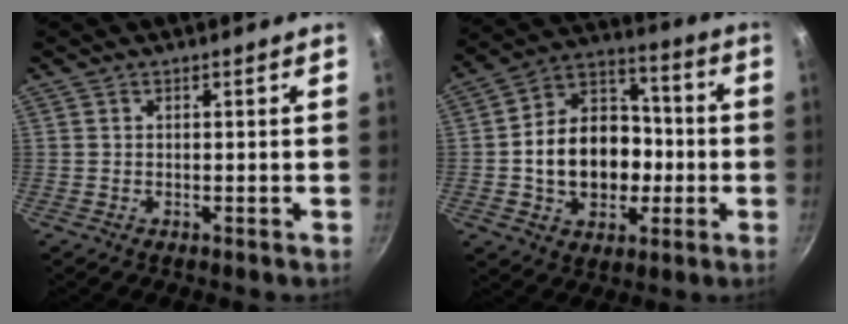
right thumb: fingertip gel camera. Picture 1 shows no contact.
{"total": 17.9, "force": [-2.1, 13.9, 11.1], "torque": [-0.147, 0.043, -0.036]}